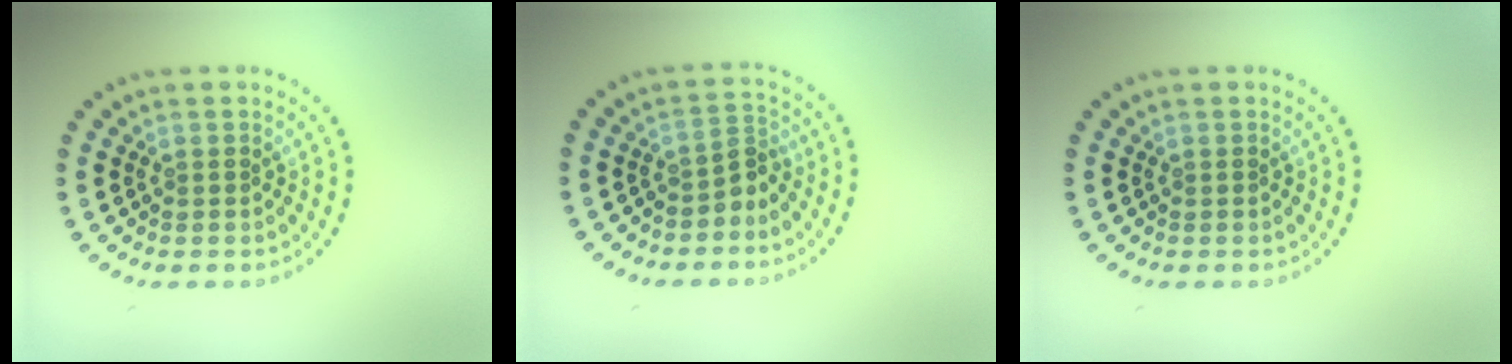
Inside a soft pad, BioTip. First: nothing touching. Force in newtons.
{"total": 2.0, "press": 1.5, "slide": 1.3}
{"total": 0.0}